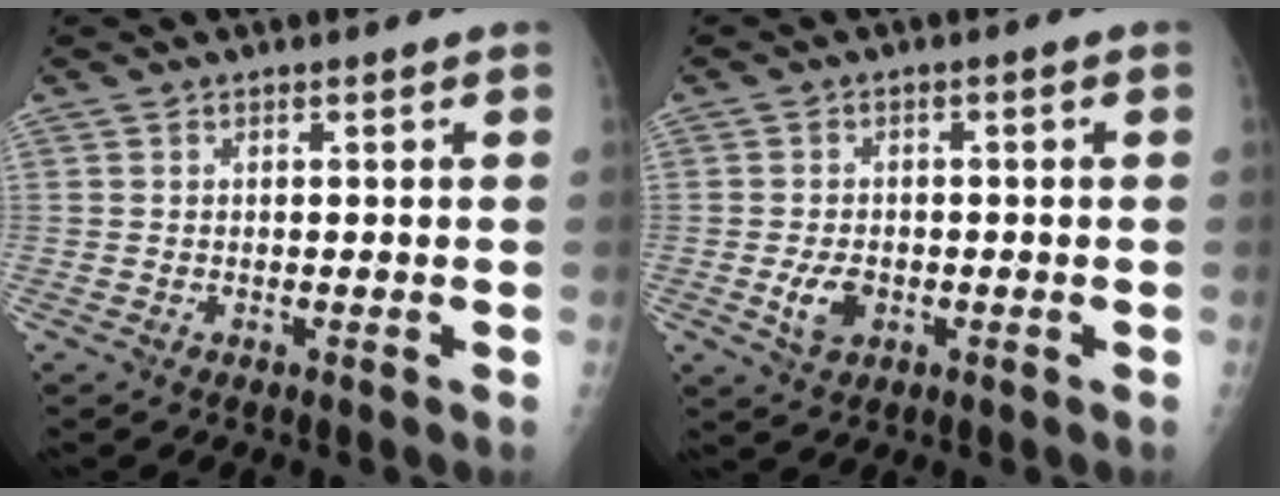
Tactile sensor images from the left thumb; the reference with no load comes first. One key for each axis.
{"total": 4.5, "fx": -1.3, "fy": 2.9, "fz": 3.1, "tx": -0.054, "ty": 0.006, "tz": -0.019}